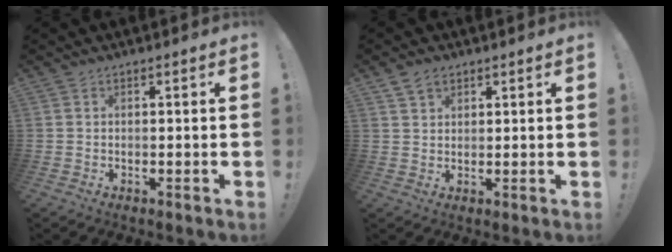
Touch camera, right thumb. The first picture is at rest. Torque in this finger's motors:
{"motor_torque": [0.55, 0.60, -0.13, 0.13, 0.01]}